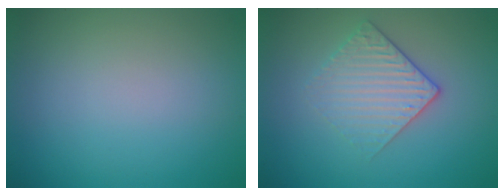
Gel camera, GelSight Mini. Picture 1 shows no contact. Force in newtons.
{"total": 3.0, "press": 2.7, "slide": 1.3}